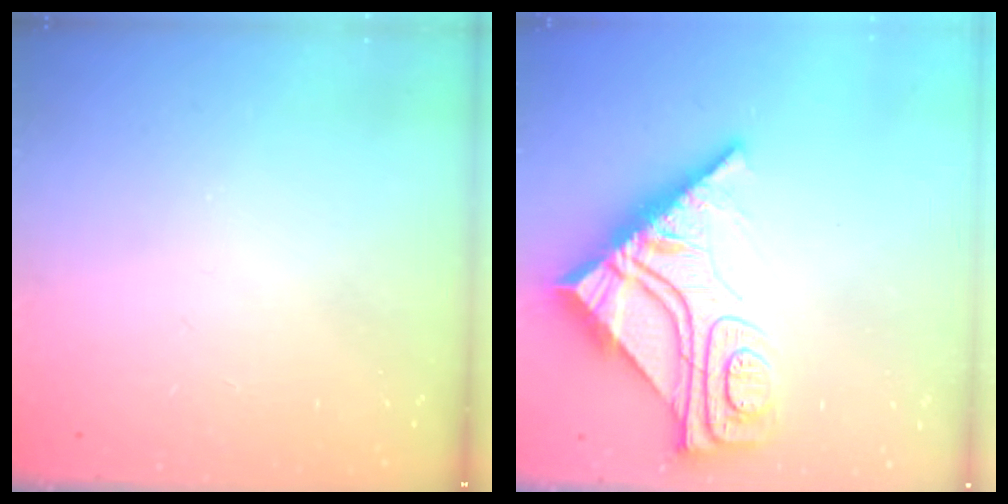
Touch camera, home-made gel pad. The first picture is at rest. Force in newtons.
{"total": 15.8, "press": 15.7, "slide": 1.6}